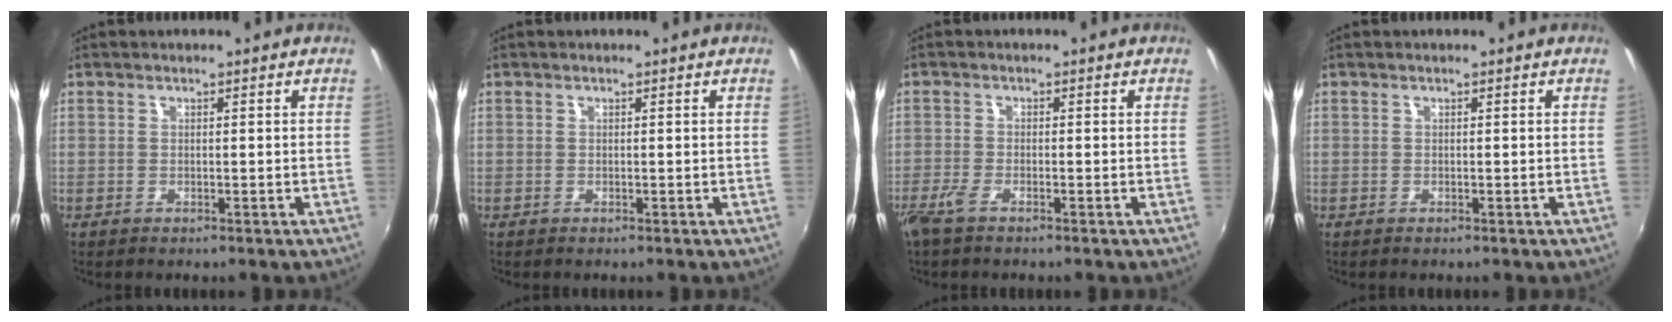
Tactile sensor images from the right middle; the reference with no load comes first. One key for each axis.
{"total": 0.0}
{"total": 2.8, "fx": -2.1, "fy": 0.7, "fz": 1.8, "tx": -0.046, "ty": -0.006, "tz": -0.045}
{"total": 0.0}